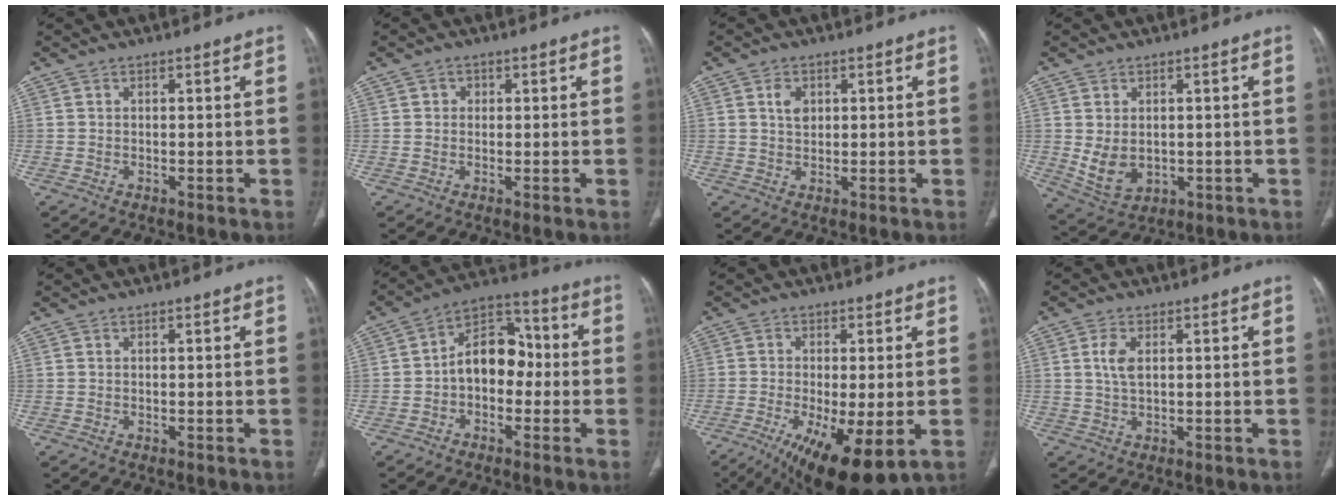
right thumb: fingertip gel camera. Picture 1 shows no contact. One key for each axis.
{"total": 1.4, "fx": 0.3, "fy": 1.3, "fz": 0.4, "tx": 0.002, "ty": 0.002, "tz": 0.002}
{"total": 3.0, "fx": 1.0, "fy": 2.2, "fz": 1.8, "tx": -0.017, "ty": -0.002, "tz": 0.018}
{"total": 6.6, "fx": 0.0, "fy": 4.7, "fz": 4.7, "tx": -0.079, "ty": -0.008, "tz": 0.024}
{"total": 0.0}
{"total": 11.1, "fx": -1.0, "fy": 7.7, "fz": 7.9, "tx": -0.092, "ty": 0.043, "tz": -0.032}
{"total": 14.3, "fx": -5.7, "fy": 4.3, "fz": 12.4, "tx": -0.204, "ty": -0.021, "tz": -0.081}
{"total": 3.7, "fx": 0.9, "fy": 1.8, "fz": 3.1, "tx": -0.065, "ty": 0.001, "tz": 0.018}